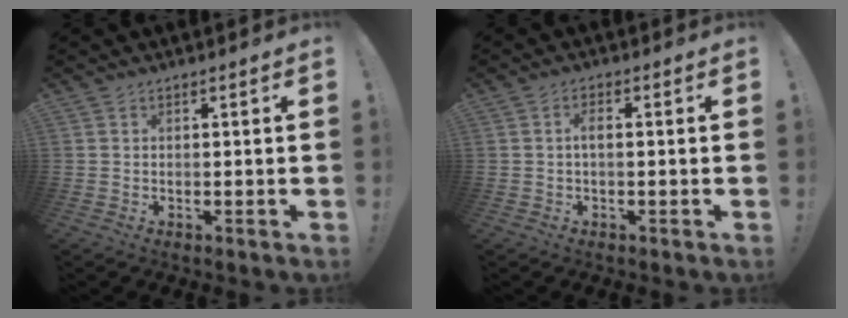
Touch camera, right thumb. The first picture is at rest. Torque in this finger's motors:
{"motor_torque": [-0.09, 0.03, 0.01, 0.14, 0.01]}